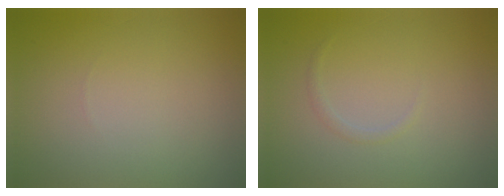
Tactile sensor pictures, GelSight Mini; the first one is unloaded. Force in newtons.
{"total": 0.6, "press": 0.6, "slide": 0.0}